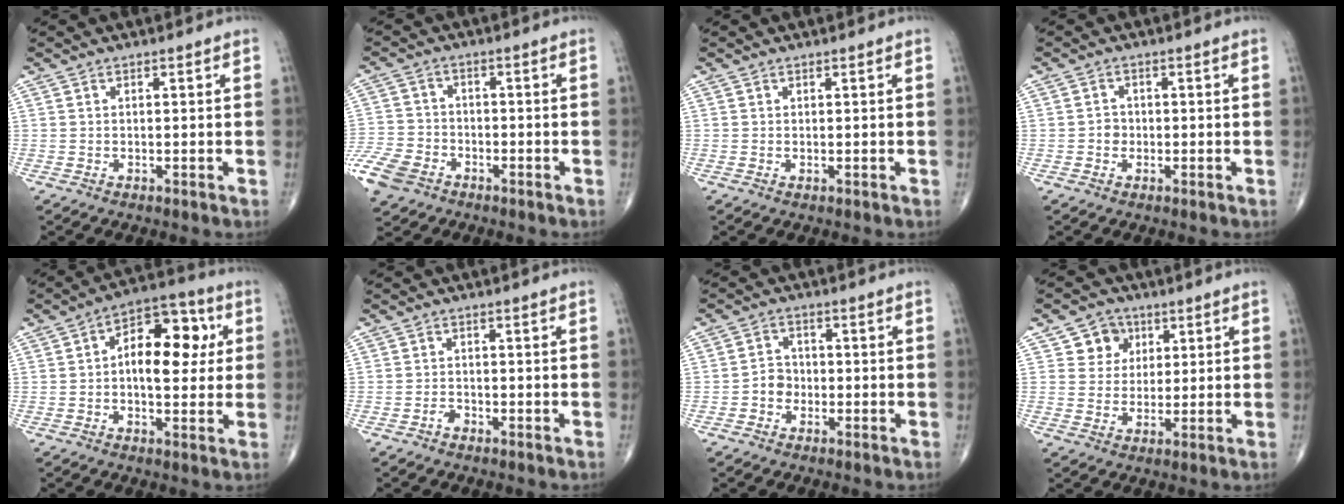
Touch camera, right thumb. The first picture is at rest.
{"total": 9.2, "force": [-5.2, 6.4, 4.0], "torque": [-0.087, 0.013, -0.102]}
{"total": 0.0}
{"total": 1.9, "force": [-0.4, 1.7, 0.7], "torque": [0.000, 0.007, -0.010]}
{"total": 13.1, "force": [1.7, 7.4, 10.7], "torque": [-0.131, 0.023, 0.017]}
{"total": 1.3, "force": [-0.9, 0.7, 0.4], "torque": [-0.007, 0.004, -0.019]}
{"total": 3.6, "force": [-1.2, 3.1, 1.4], "torque": [-0.006, 0.013, -0.029]}
{"total": 5.9, "force": [2.4, 5.2, 1.3], "torque": [0.010, -0.005, 0.038]}